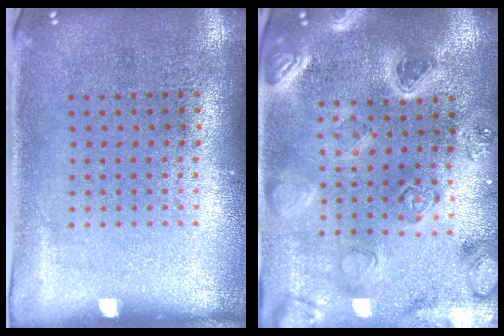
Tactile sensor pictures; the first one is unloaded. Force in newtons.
{"total": 2.4, "press": 2.4, "slide": 0.2}